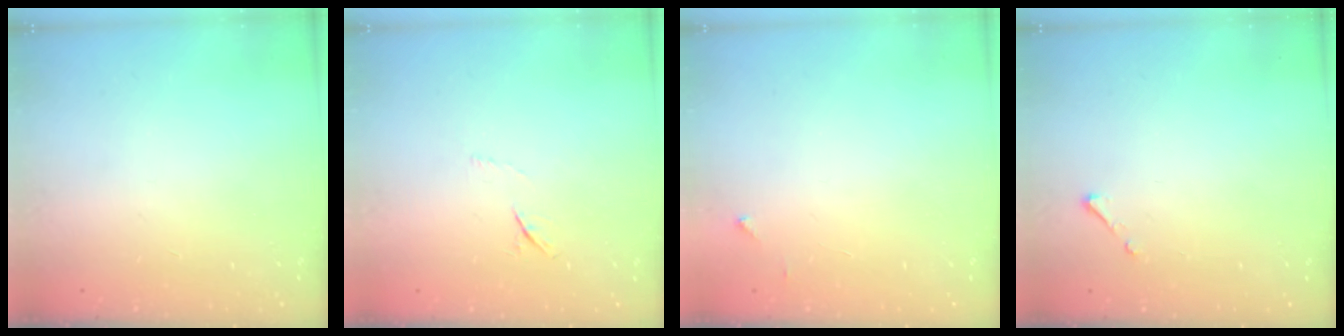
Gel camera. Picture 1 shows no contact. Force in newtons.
{"total": 4.2, "press": 4.0, "slide": 1.4}
{"total": 2.0, "press": 2.0, "slide": 0.2}
{"total": 2.5, "press": 2.5, "slide": 0.3}